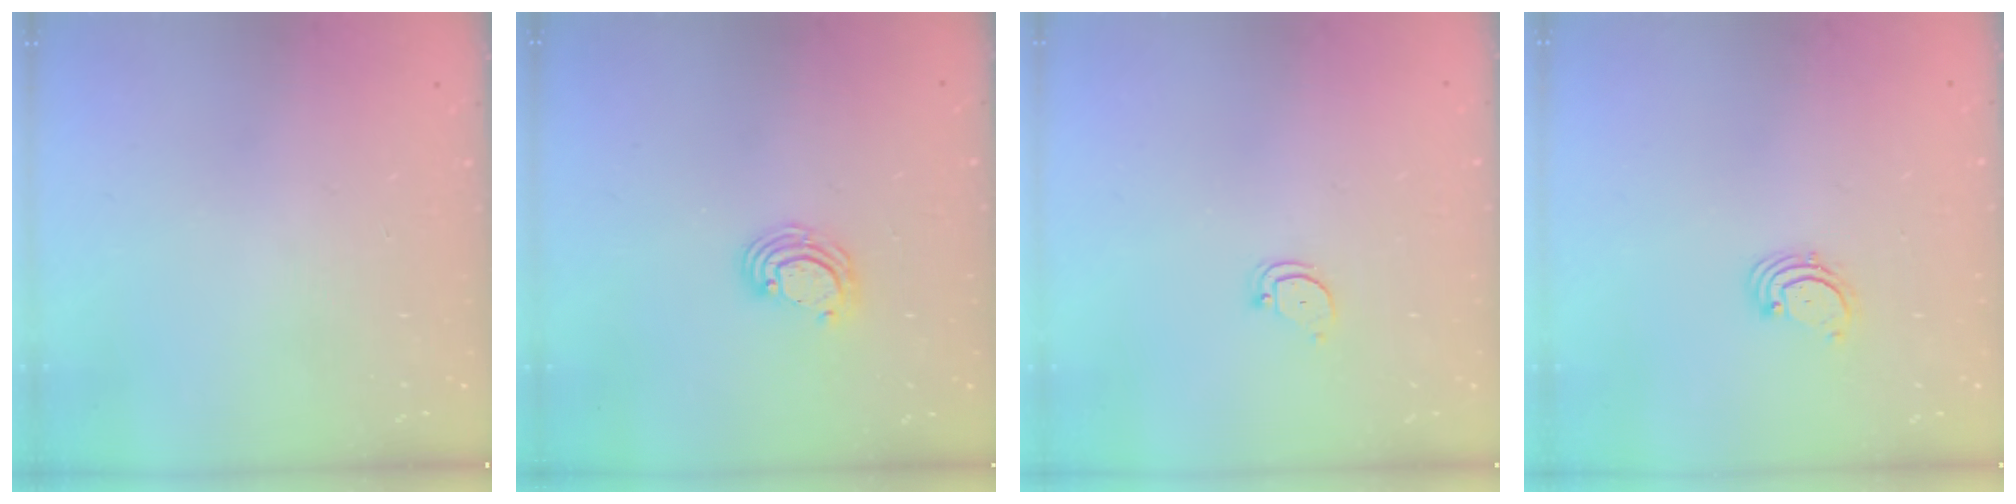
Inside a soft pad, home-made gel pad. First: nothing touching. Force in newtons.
{"total": 5.5, "press": 5.5, "slide": 0.2}
{"total": 2.6, "press": 2.6, "slide": 0.0}
{"total": 1.7, "press": 1.7, "slide": 0.2}